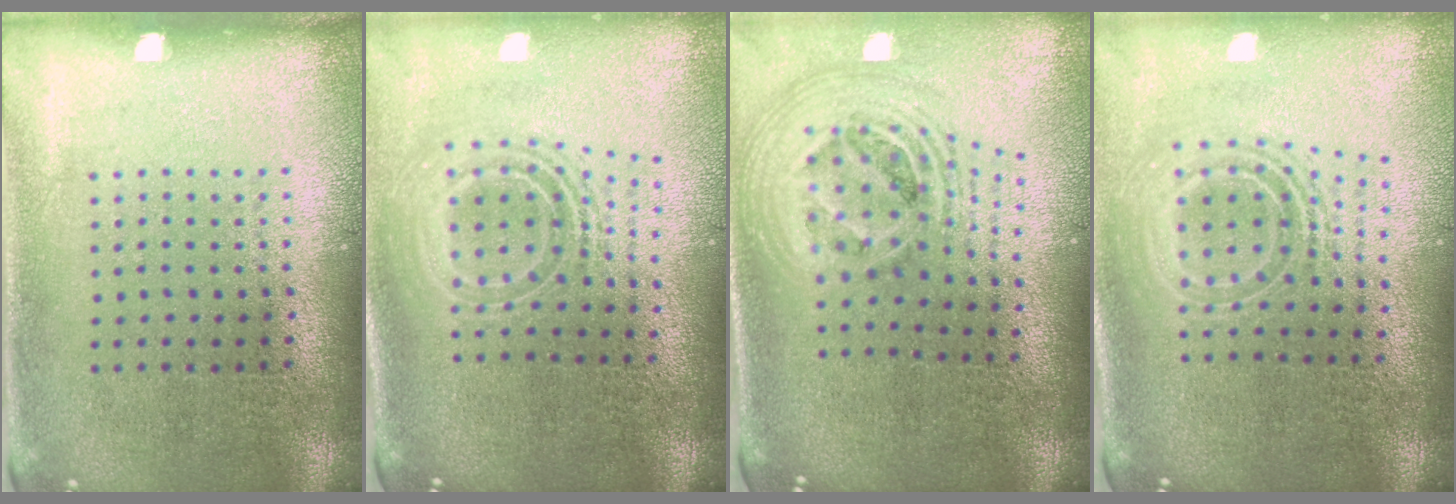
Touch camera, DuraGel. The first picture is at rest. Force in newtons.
{"total": 2.1, "press": 1.5, "slide": 1.5}
{"total": 2.5, "press": 1.8, "slide": 1.8}
{"total": 2.1, "press": 1.5, "slide": 1.5}